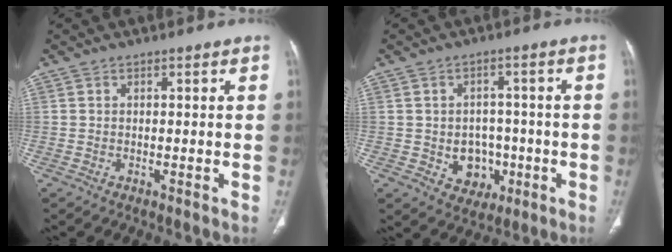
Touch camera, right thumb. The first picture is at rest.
{"total": 7.0, "force": [-1.8, 5.9, 3.2], "torque": [-0.010, 0.018, -0.015]}